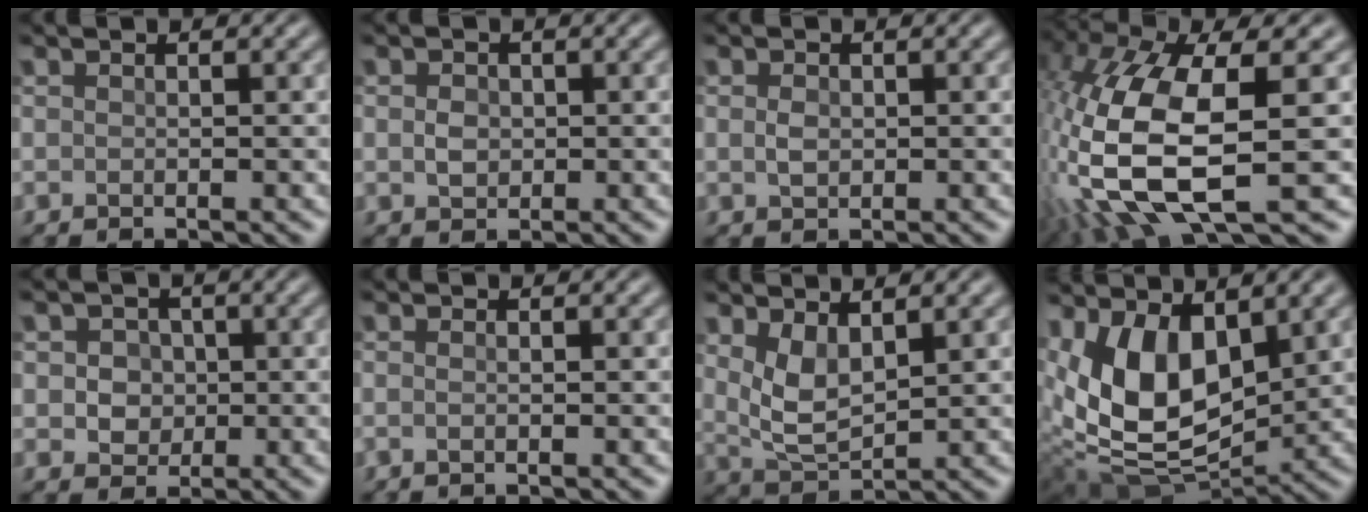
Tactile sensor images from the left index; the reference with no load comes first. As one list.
[{"total": 1.4, "force": [0.2, 1.2, 0.7], "torque": [-0.015, 0.005, 0.002]}, {"total": 1.1, "force": [0.3, 0.8, 0.7], "torque": [-0.018, 0.005, 0.005]}, {"total": 13.5, "force": [-2.2, 5.6, 12.1], "torque": [-0.301, -0.017, -0.035]}, {"total": 3.6, "force": [0.9, 3.2, 1.5], "torque": [-0.012, 0.017, 0.006]}, {"total": 1.0, "force": [0.0, 0.4, 0.9], "torque": [-0.011, -0.002, -0.004]}, {"total": 3.7, "force": [1.7, 1.7, 2.8], "torque": [-0.069, -0.001, 0.041]}, {"total": 11.2, "force": [2.5, 6.5, 8.8], "torque": [-0.178, -0.009, 0.044]}]